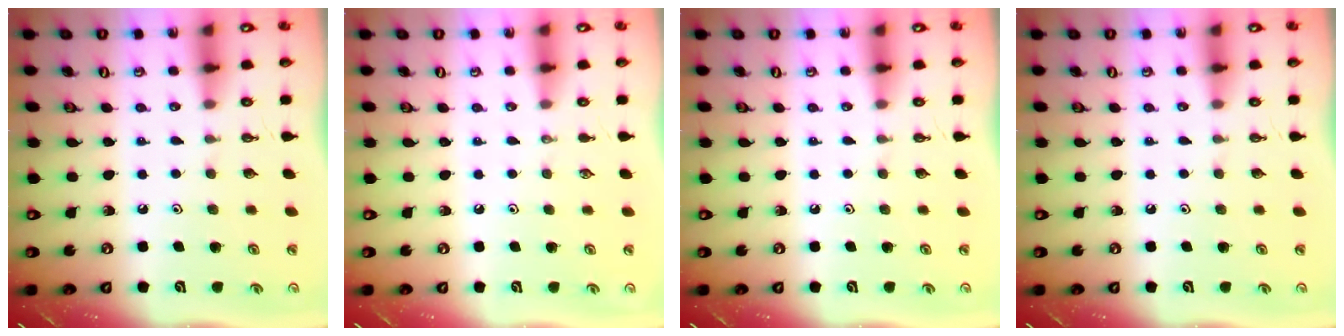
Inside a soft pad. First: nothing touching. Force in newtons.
{"total": 0.0}
{"total": 0.0}
{"total": 0.0}